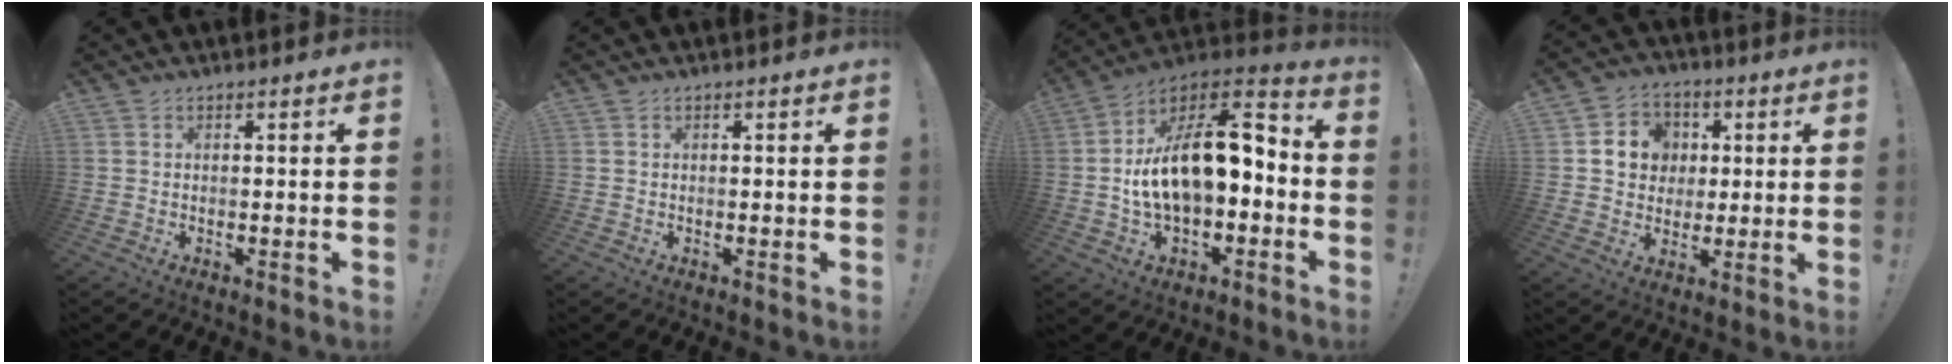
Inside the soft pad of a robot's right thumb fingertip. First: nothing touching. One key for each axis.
{"total": 0.0}
{"total": 17.8, "fx": 1.1, "fy": 9.8, "fz": 14.9, "tx": -0.223, "ty": -0.001, "tz": 0.028}
{"total": 10.3, "fx": 1.5, "fy": 9.5, "fz": 3.5, "tx": -0.051, "ty": 0.007, "tz": 0.037}